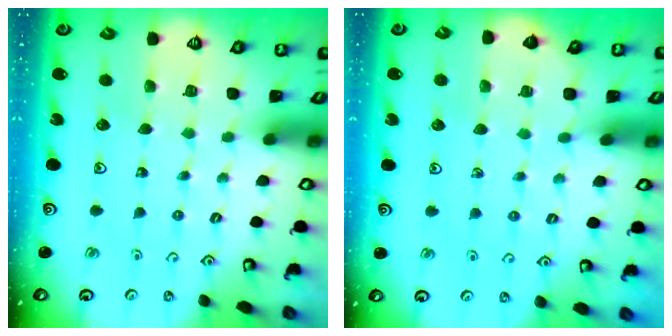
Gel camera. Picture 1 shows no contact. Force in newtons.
{"total": 1.5, "press": 1.5, "slide": 0.3}